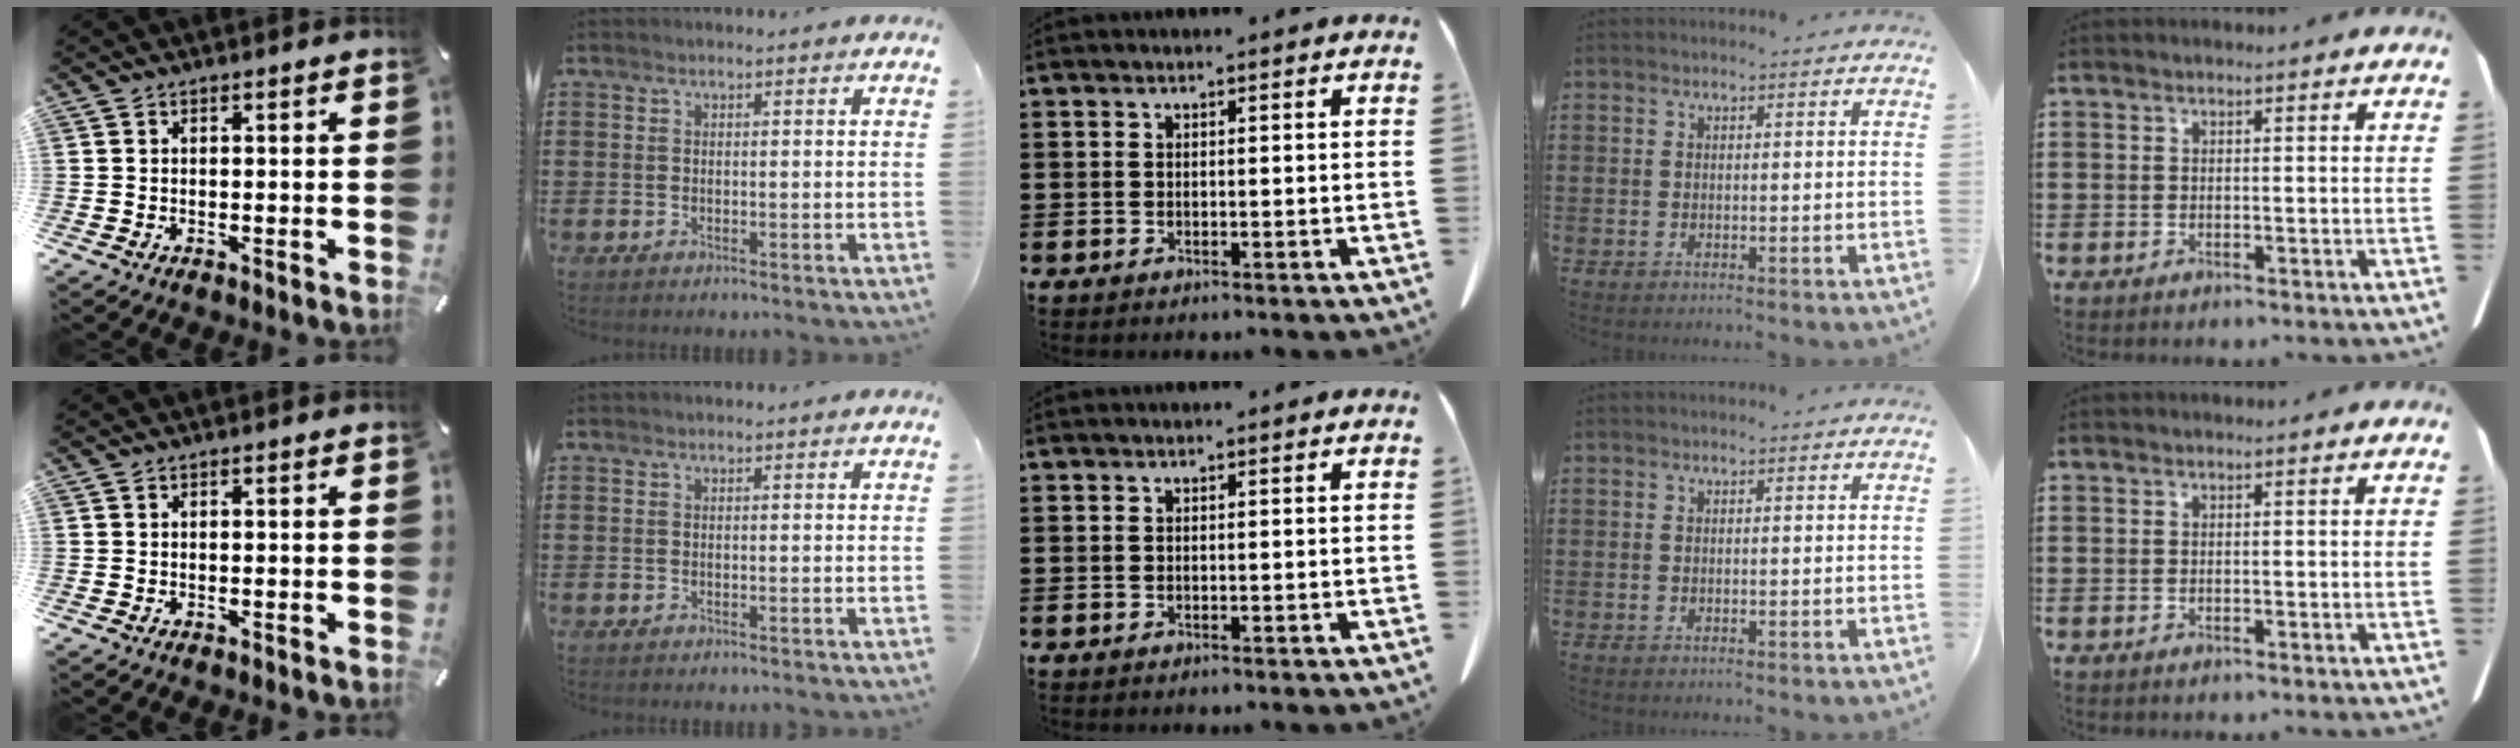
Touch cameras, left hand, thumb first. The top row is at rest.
{}